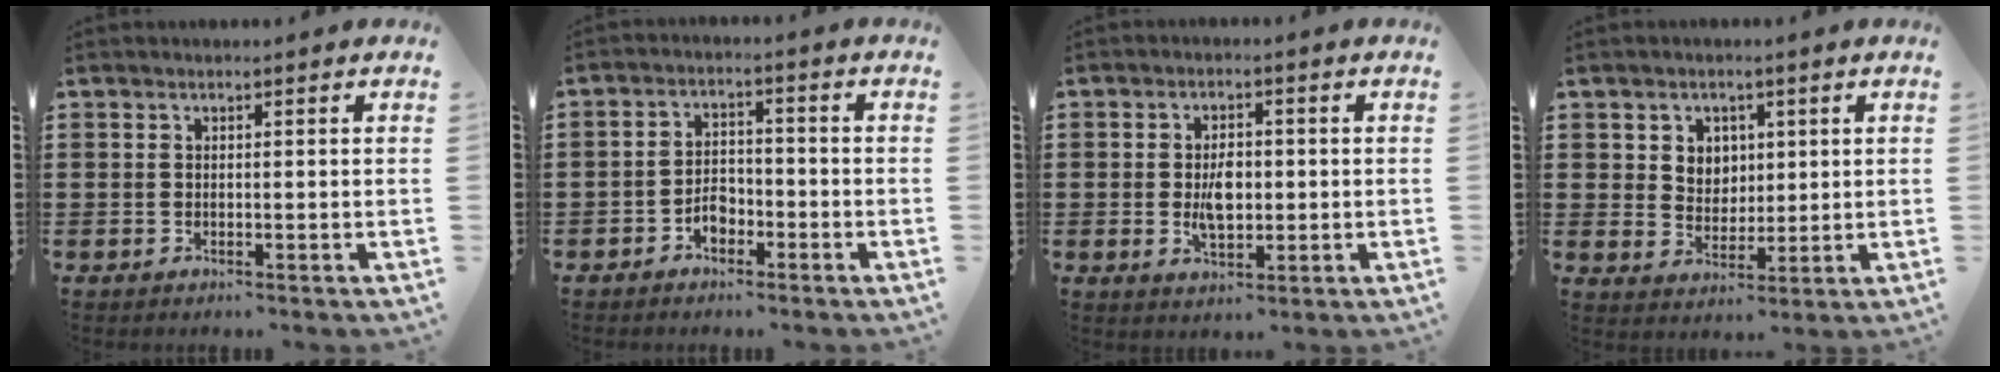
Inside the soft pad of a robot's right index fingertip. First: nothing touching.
{"total": 3.5, "force": [-2.0, 2.1, 1.8], "torque": [-0.036, 0.006, -0.041]}
{"total": 4.8, "force": [-0.2, 2.7, 3.9], "torque": [-0.068, 0.005, -0.005]}
{"total": 4.0, "force": [1.7, 3.5, 0.7], "torque": [-0.023, 0.009, 0.028]}